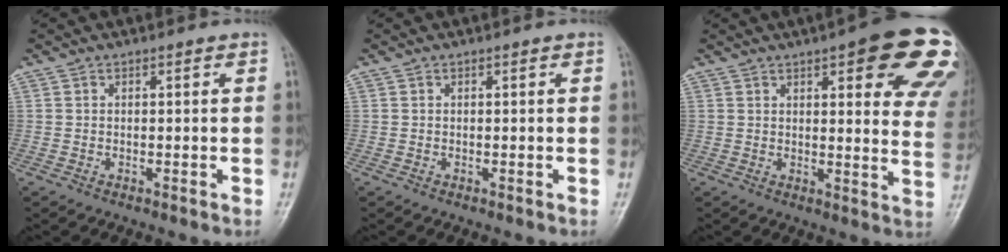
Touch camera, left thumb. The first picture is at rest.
{"total": 0.0}
{"total": 21.0, "force": [10.5, 6.1, 17.1], "torque": [-0.168, -0.025, 0.116]}